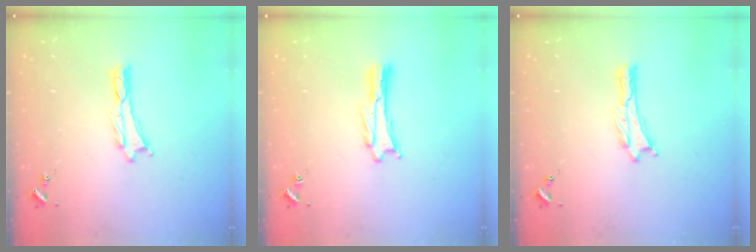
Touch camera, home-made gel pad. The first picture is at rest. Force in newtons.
{"total": 1.1, "press": 1.1, "slide": 0.0}
{"total": 0.0}